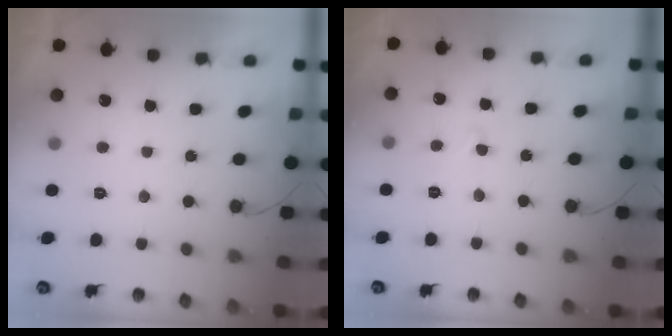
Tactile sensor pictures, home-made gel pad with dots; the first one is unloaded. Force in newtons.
{"total": 4.7, "press": 4.6, "slide": 0.4}